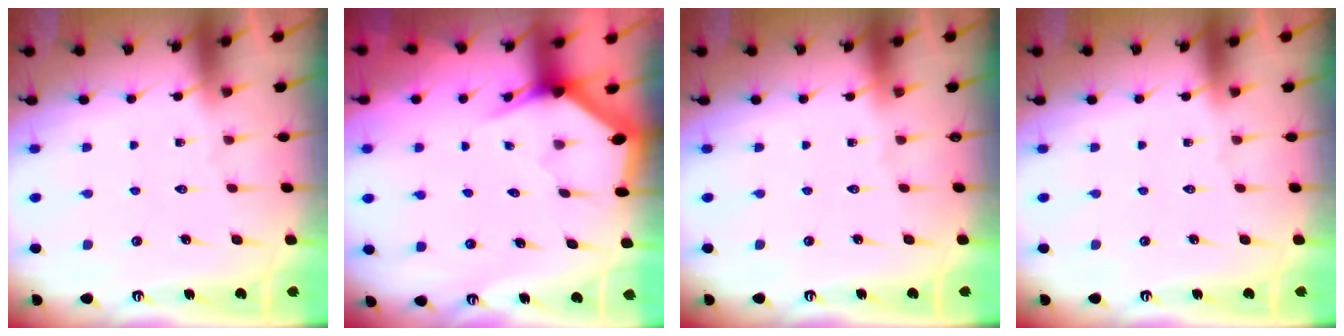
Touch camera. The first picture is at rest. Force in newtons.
{"total": 3.0, "press": 3.0, "slide": 0.0}
{"total": 0.0}
{"total": 0.0}